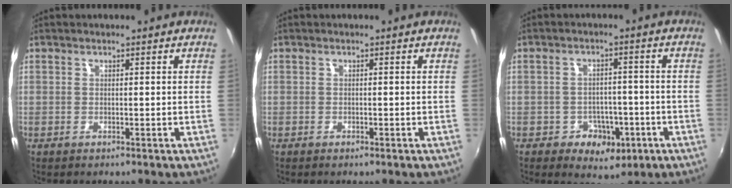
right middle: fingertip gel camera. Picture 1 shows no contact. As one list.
[{"total": 0.7, "force": [-0.5, 0.2, 0.4], "torque": [-0.007, -0.001, -0.009]}, {"total": 7.4, "force": [-3.3, 5.8, 3.3], "torque": [-0.065, 0.011, -0.029]}]